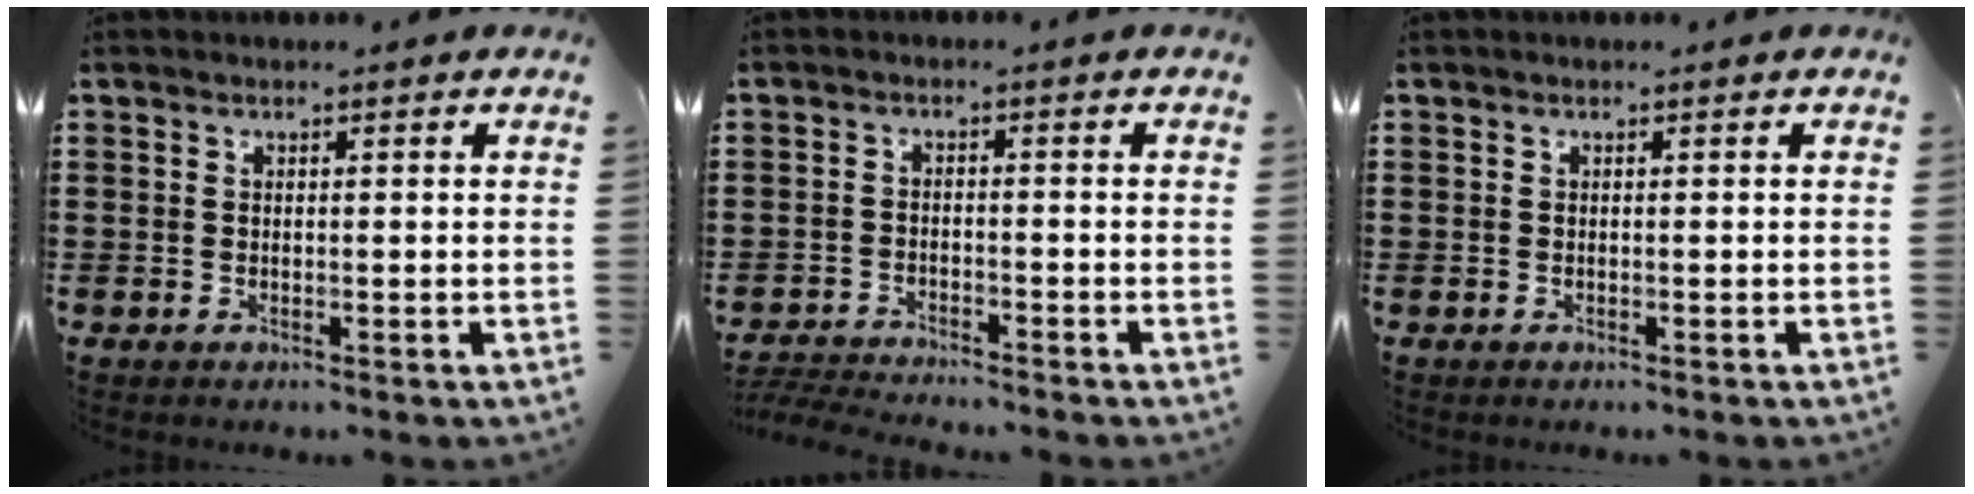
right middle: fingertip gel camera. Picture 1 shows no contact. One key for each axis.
{"total": 3.4, "fx": -3.4, "fy": 0.1, "fz": 0.3, "tx": -0.022, "ty": -0.008, "tz": -0.075}
{"total": 0.0}